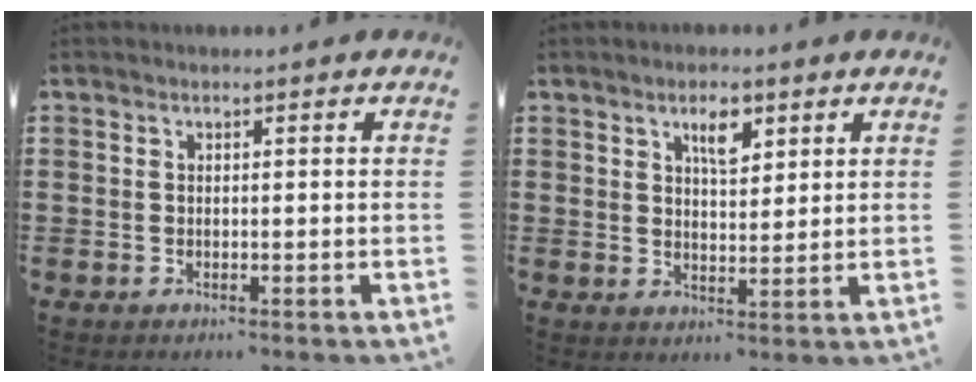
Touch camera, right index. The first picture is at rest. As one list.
[{"total": 4.1, "force": [2.5, 1.6, 2.9], "torque": [-0.048, 0.000, 0.039]}]